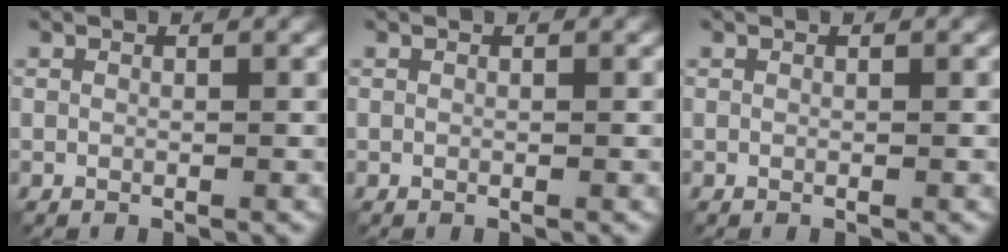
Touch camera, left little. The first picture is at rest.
{"total": 0.0}
{"total": 0.0}